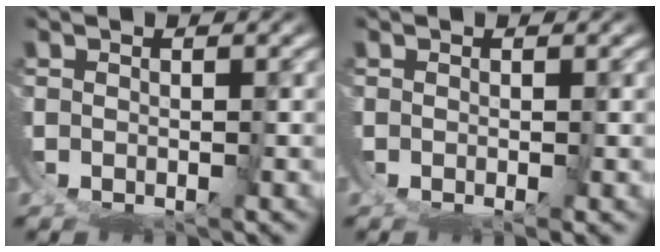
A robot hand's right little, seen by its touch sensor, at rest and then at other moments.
{"total": 0.8, "force": [-0.5, 0.2, 0.6], "torque": [-0.002, 0.003, -0.010]}